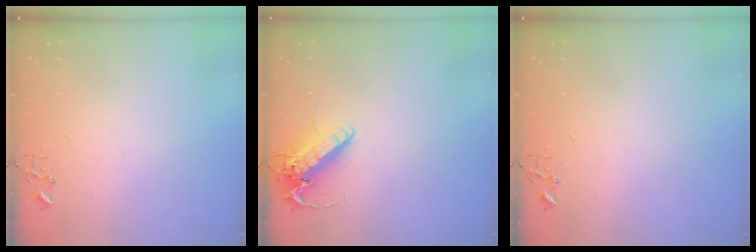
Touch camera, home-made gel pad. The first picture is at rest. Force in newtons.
{"total": 13.5, "press": 13.2, "slide": 2.7}
{"total": 0.0}